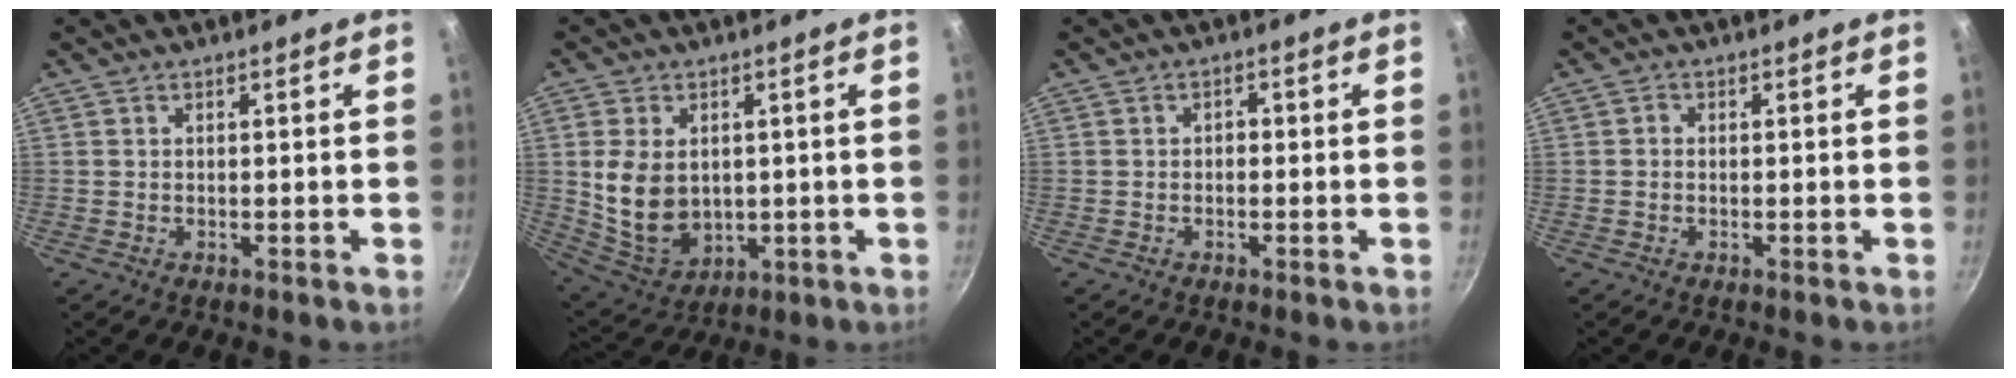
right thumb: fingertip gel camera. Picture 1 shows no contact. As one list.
[{"total": 11.6, "force": [1.0, 8.4, 7.9], "torque": [-0.136, -0.017, 0.043]}, {"total": 1.2, "force": [-0.3, 0.9, 0.7], "torque": [-0.010, 0.006, -0.006]}, {"total": 0.6, "force": [-0.3, 0.5, 0.3], "torque": [-0.005, 0.003, -0.005]}]